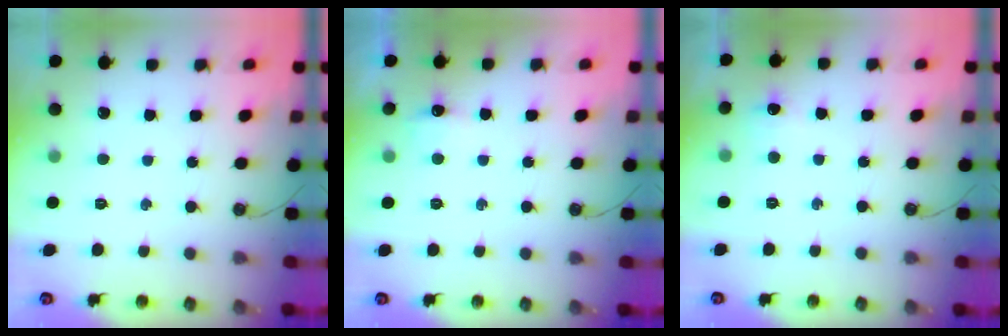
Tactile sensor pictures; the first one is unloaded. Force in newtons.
{"total": 5.4, "press": 5.3, "slide": 1.3}
{"total": 4.4, "press": 4.4, "slide": 0.5}